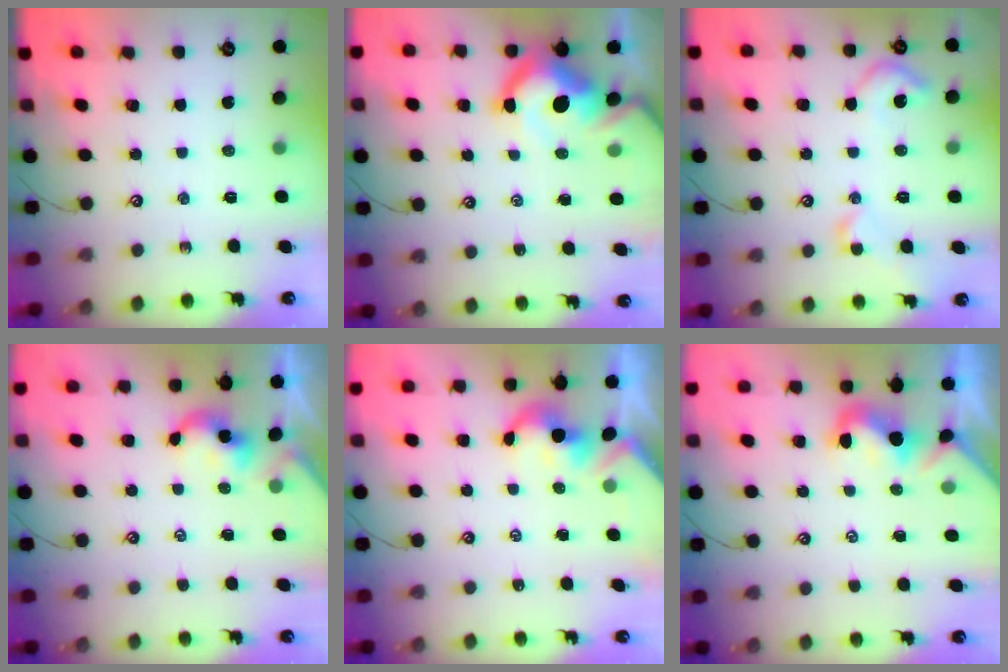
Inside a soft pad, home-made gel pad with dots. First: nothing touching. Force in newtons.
{"total": 13.7, "press": 13.6, "slide": 1.9}
{"total": 6.4, "press": 6.3, "slide": 1.0}
{"total": 0.6, "press": 0.5, "slide": 0.2}
{"total": 2.5, "press": 2.5, "slide": 0.2}
{"total": 1.1, "press": 0.9, "slide": 0.6}